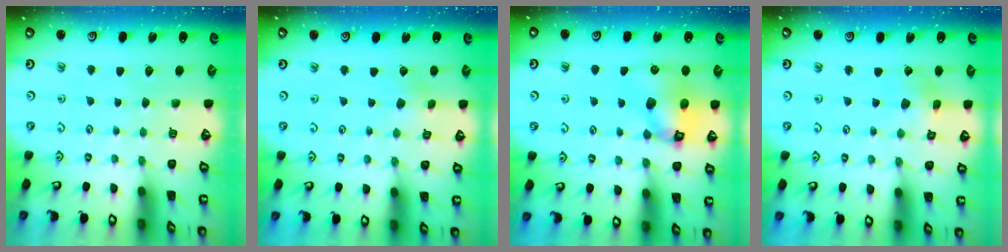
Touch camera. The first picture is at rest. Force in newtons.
{"total": 2.3, "press": 2.3, "slide": 0.1}
{"total": 12.6, "press": 12.5, "slide": 1.7}
{"total": 2.3, "press": 2.3, "slide": 0.1}